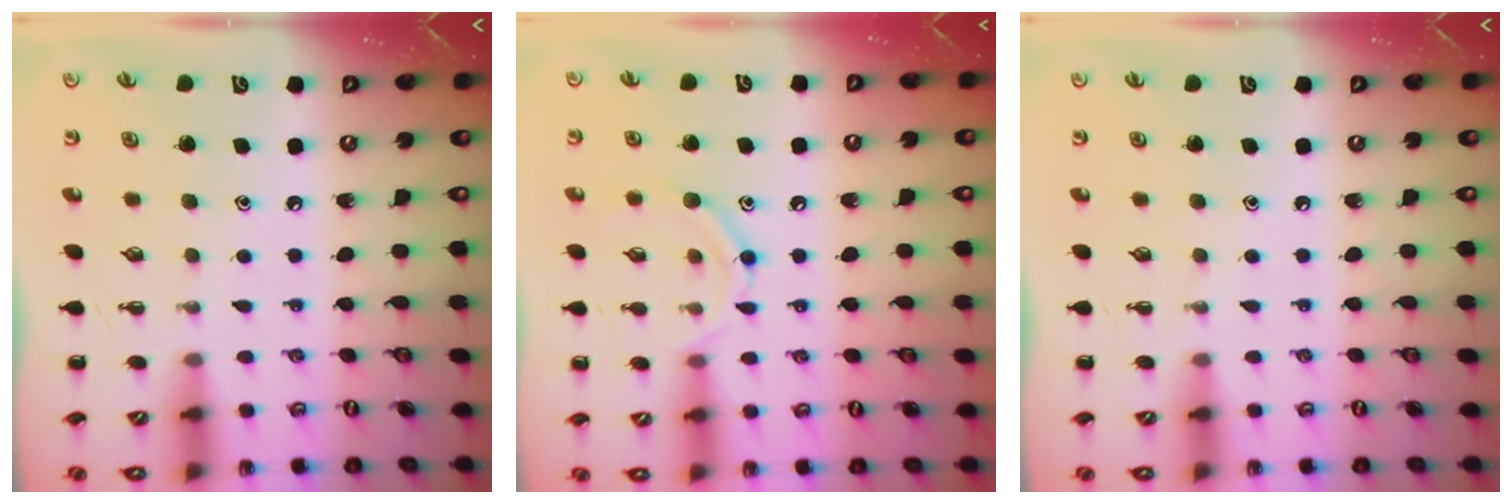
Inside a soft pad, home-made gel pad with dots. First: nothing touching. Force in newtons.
{"total": 9.6, "press": 9.6, "slide": 1.0}
{"total": 0.0}